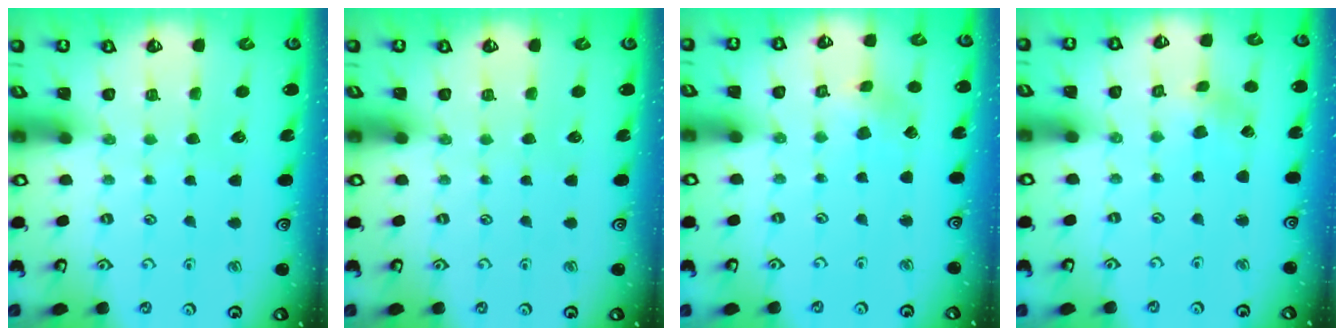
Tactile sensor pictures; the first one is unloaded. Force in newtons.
{"total": 0.0}
{"total": 2.6, "press": 2.6, "slide": 0.3}
{"total": 1.8, "press": 1.7, "slide": 0.3}